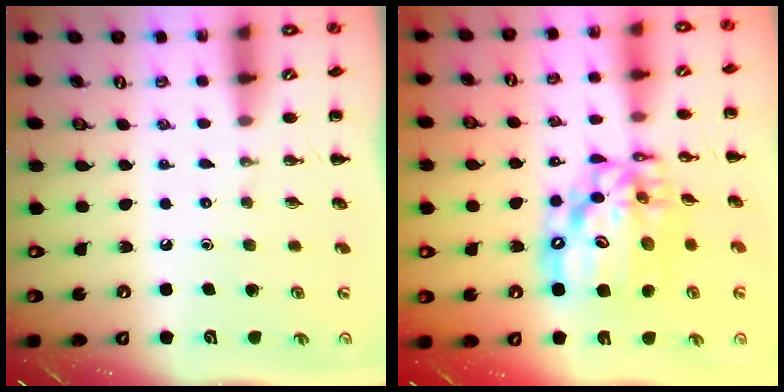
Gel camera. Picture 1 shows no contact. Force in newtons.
{"total": 17.4, "press": 16.8, "slide": 4.6}